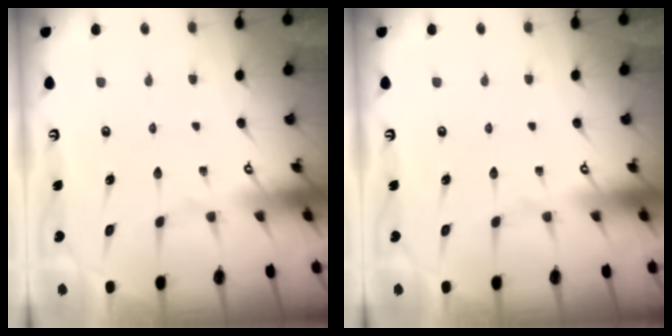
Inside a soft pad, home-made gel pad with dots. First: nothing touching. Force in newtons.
{"total": 0.0}